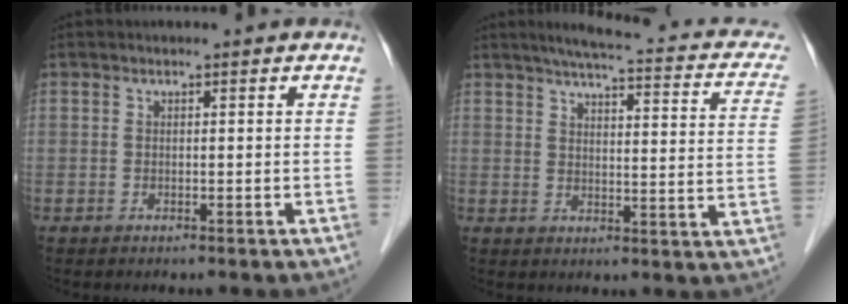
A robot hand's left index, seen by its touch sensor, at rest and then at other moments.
{"total": 17.5, "force": [13.7, 3.8, 10.2], "torque": [-0.128, 0.011, 0.149]}